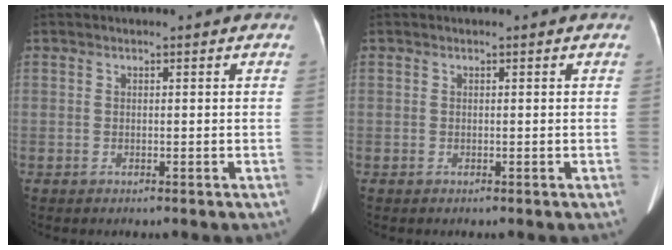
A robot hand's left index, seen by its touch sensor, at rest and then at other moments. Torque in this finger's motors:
{"motor_torque": [0.04, 0.04, 0.02, 0.01]}